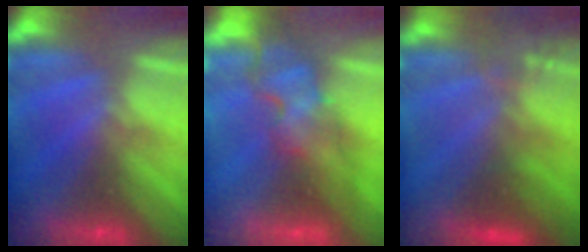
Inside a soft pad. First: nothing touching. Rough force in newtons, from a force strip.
{"total": 3.9}
{"total": 3.3}